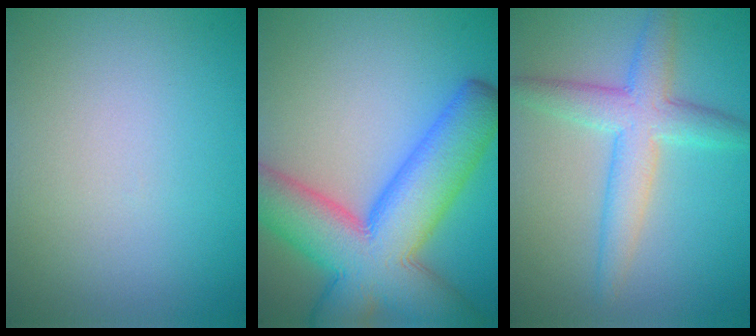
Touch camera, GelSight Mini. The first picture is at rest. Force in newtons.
{"total": 12.5, "press": 12.4, "slide": 0.5}
{"total": 4.7, "press": 4.7, "slide": 0.1}